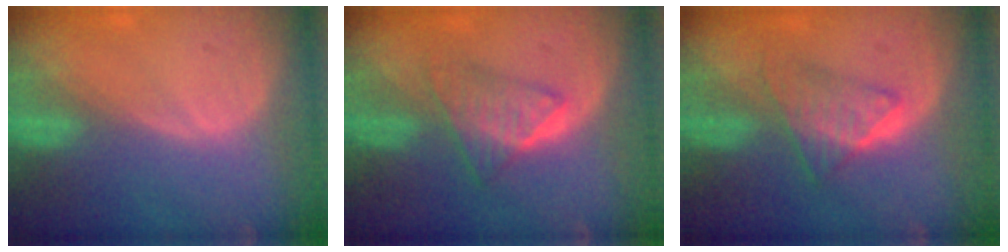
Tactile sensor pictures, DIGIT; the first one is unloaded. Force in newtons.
{"total": 5.9, "press": 5.1, "slide": 3.0}
{"total": 6.1, "press": 5.2, "slide": 3.1}